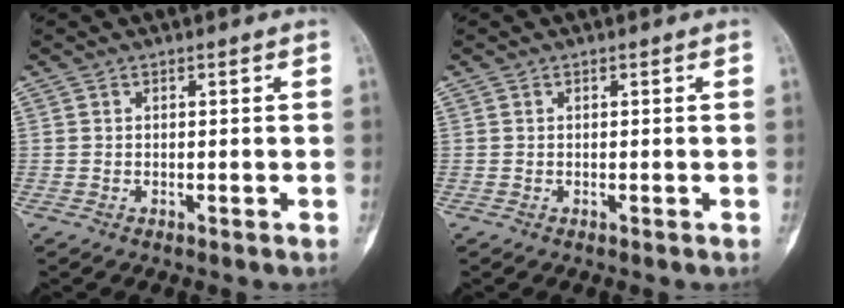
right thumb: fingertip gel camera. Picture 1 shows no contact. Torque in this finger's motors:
{"motor_torque": [0.00, 0.00, 0.16, -0.11, 0.01]}